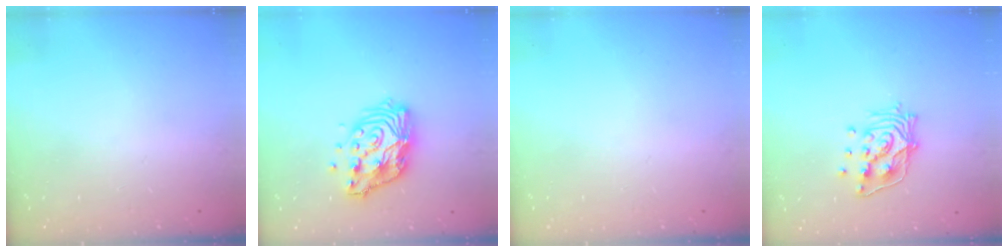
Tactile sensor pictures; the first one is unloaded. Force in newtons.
{"total": 12.4, "press": 12.3, "slide": 1.1}
{"total": 0.0}
{"total": 12.4, "press": 12.3, "slide": 1.1}